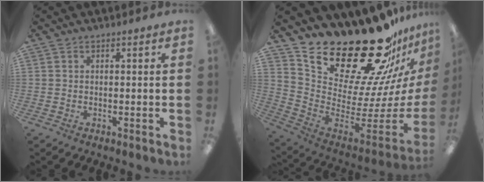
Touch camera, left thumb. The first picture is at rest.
{"total": 28.0, "force": [22.9, 9.7, 12.9], "torque": [-0.177, -0.200, 0.422]}